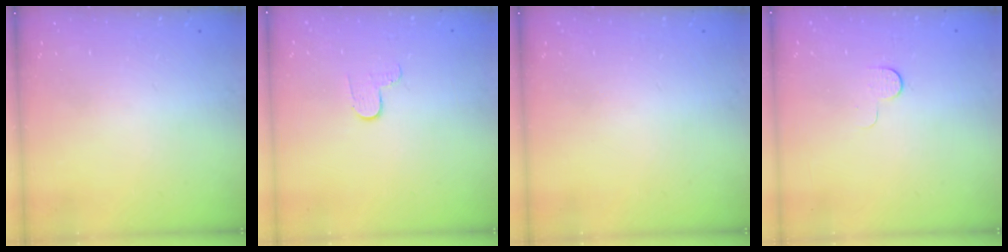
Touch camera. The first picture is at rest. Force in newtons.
{"total": 3.5, "press": 3.5, "slide": 0.3}
{"total": 0.0}
{"total": 4.2, "press": 4.1, "slide": 1.0}